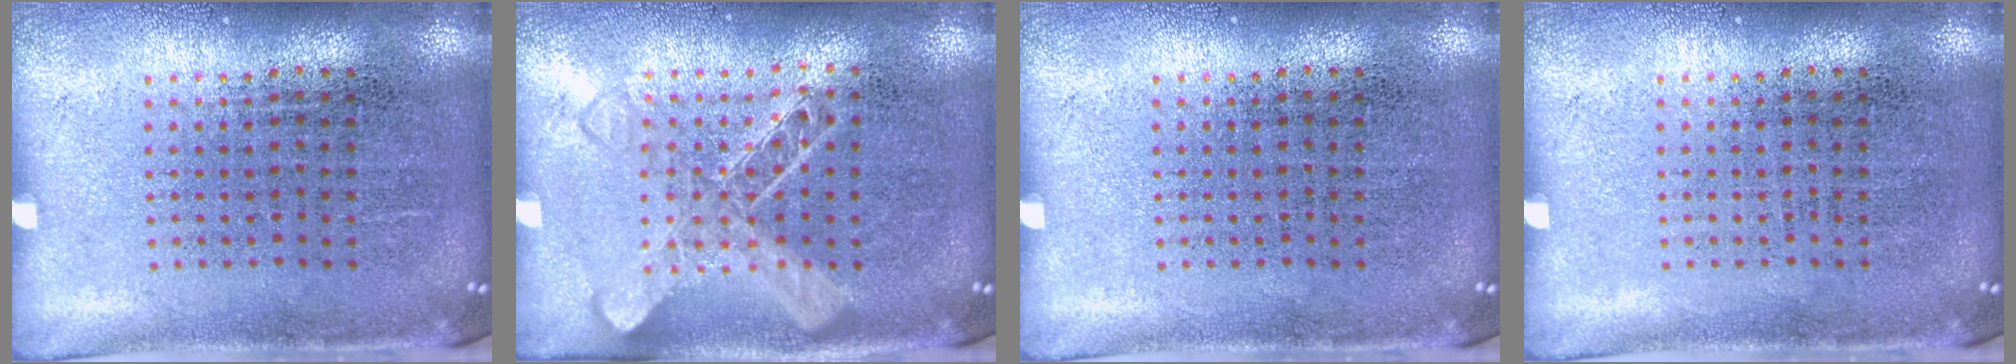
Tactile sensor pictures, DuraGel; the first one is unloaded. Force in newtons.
{"total": 1.4, "press": 1.4, "slide": 0.2}
{"total": 0.0}
{"total": 0.0}